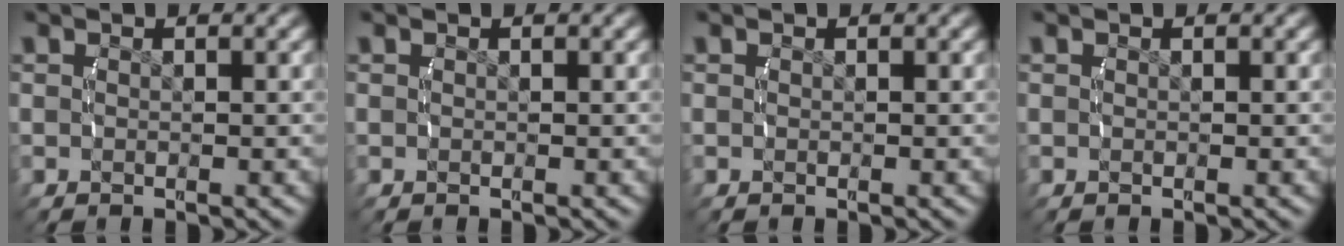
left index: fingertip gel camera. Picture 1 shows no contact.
{"total": 0.0}
{"total": 0.0}
{"total": 0.0}